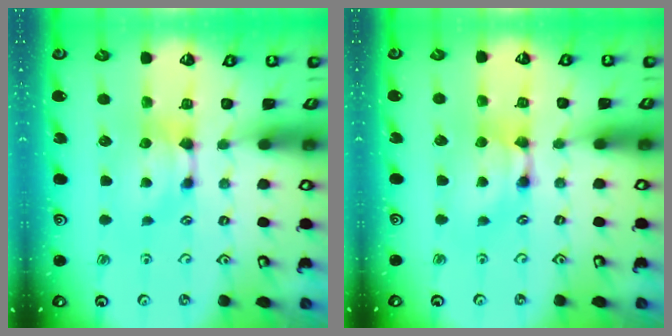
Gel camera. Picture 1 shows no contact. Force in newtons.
{"total": 2.0, "press": 2.0, "slide": 0.1}